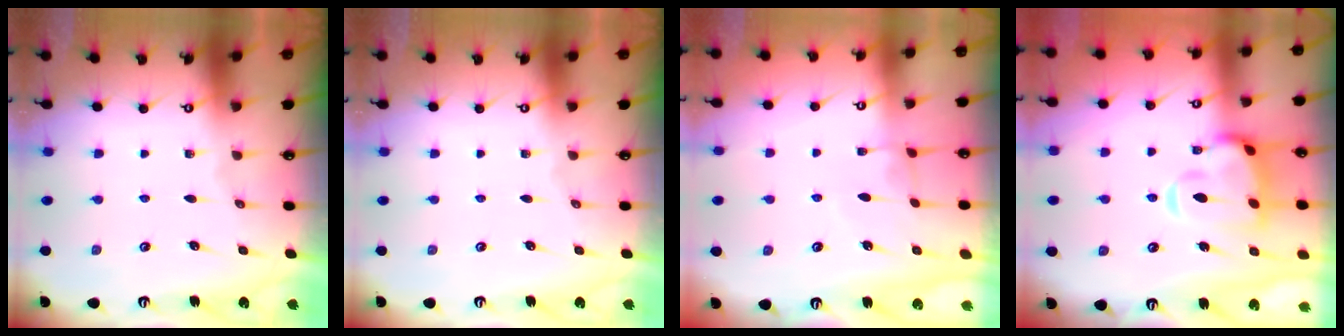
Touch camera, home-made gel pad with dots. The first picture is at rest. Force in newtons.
{"total": 0.0}
{"total": 1.7, "press": 1.7, "slide": 0.3}
{"total": 6.6, "press": 6.5, "slide": 1.4}